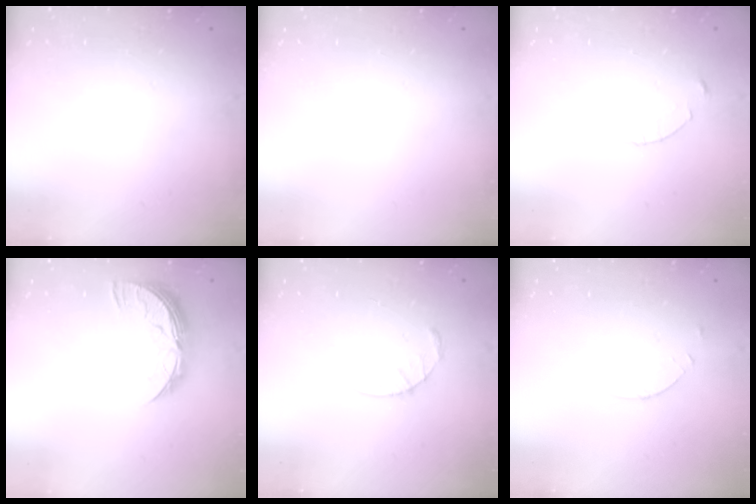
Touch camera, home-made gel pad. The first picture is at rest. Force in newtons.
{"total": 0.0}
{"total": 2.8, "press": 2.8, "slide": 0.4}
{"total": 9.1, "press": 9.1, "slide": 0.4}
{"total": 4.5, "press": 4.5, "slide": 0.5}
{"total": 4.5, "press": 4.4, "slide": 0.4}